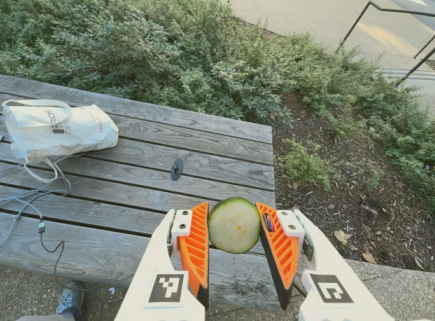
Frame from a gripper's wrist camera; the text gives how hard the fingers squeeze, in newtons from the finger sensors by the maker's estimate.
{"total": 11.4, "left": 11.5, "right": 11.4}